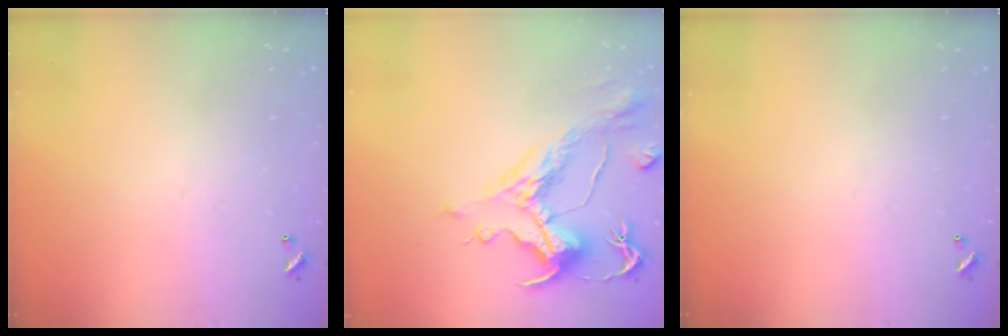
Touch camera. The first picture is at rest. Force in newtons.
{"total": 2.6, "press": 2.1, "slide": 1.6}
{"total": 0.0}